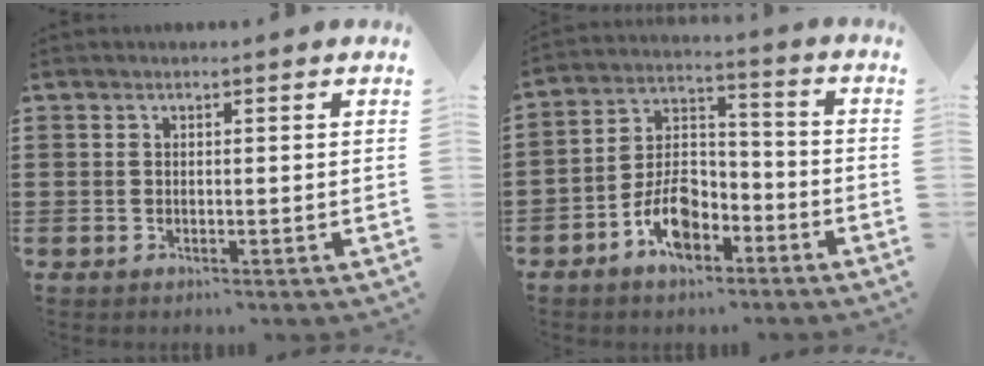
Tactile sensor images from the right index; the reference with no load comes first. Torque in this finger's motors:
{"motor_torque": [2.14, 0.00, 1.04, 0.14]}